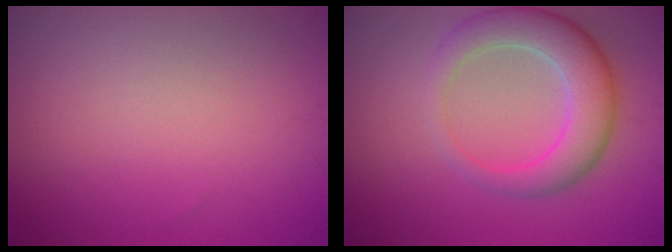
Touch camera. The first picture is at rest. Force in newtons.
{"total": 5.6, "press": 5.5, "slide": 0.4}